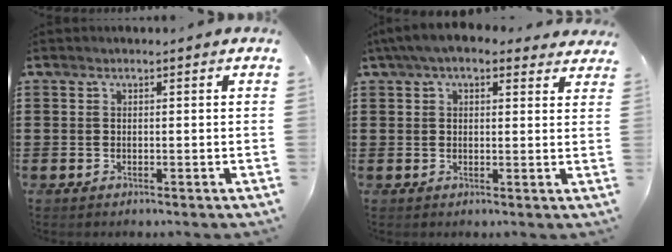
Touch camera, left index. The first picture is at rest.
{"total": 4.9, "force": [3.7, 1.7, 2.6], "torque": [-0.062, -0.001, 0.068]}